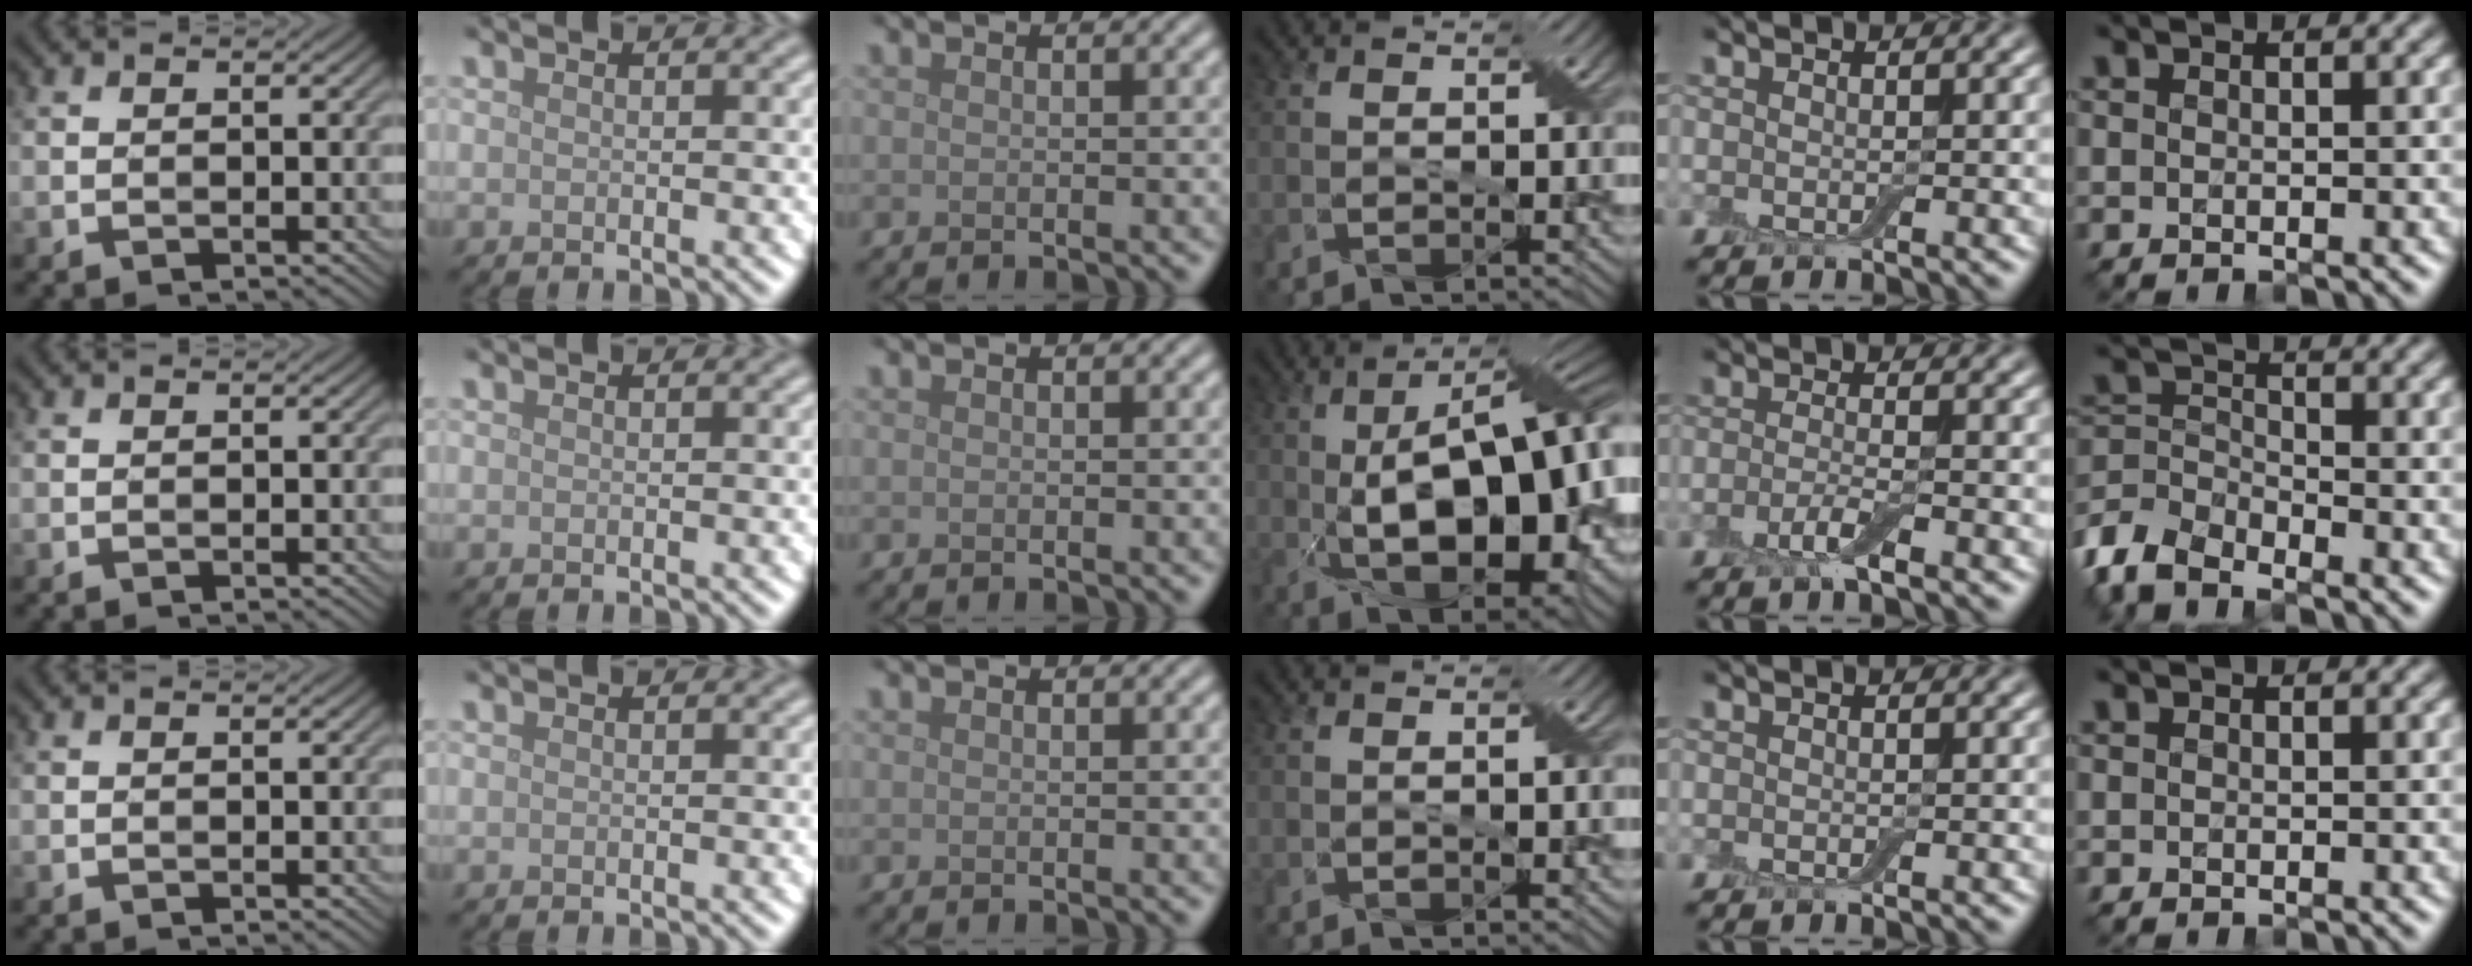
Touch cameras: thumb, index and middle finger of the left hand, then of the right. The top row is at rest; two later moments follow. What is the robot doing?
{"motion": "pour", "object": "bowl"}